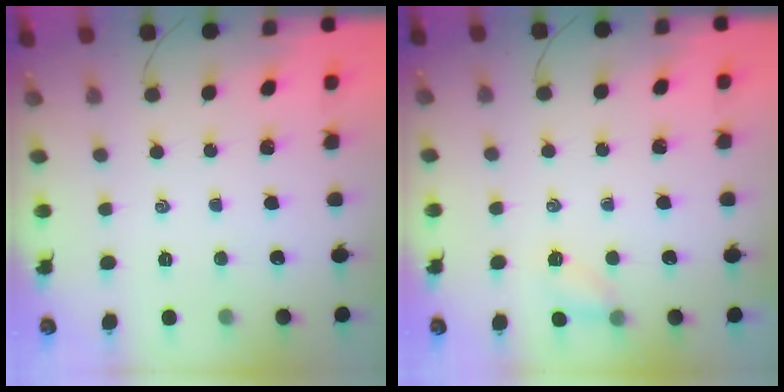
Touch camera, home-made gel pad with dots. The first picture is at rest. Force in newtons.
{"total": 4.9, "press": 4.7, "slide": 1.5}